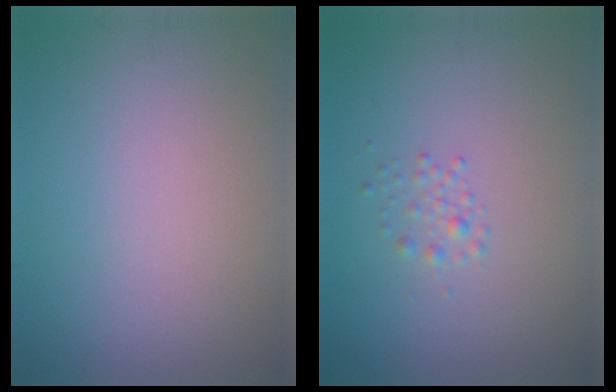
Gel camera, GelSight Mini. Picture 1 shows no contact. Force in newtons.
{"total": 1.1, "press": 1.1, "slide": 0.1}